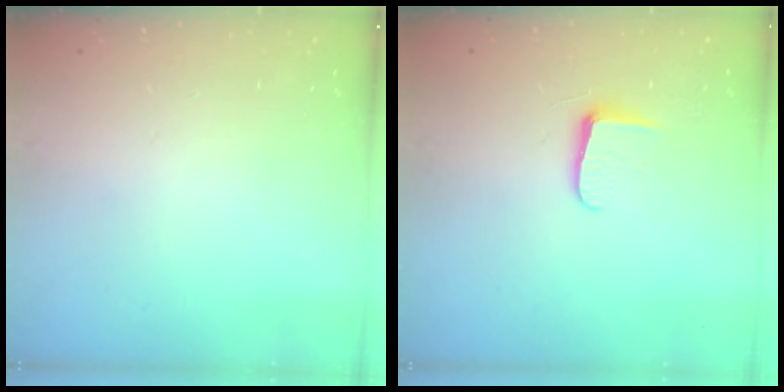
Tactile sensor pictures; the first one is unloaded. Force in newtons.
{"total": 5.4, "press": 5.4, "slide": 0.7}